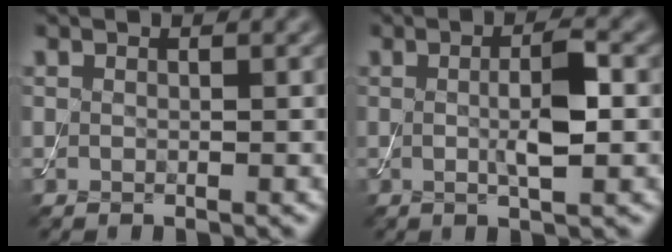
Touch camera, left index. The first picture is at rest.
{"total": 3.7, "force": [0.1, 0.7, 3.6], "torque": [-0.066, 0.000, 0.001]}